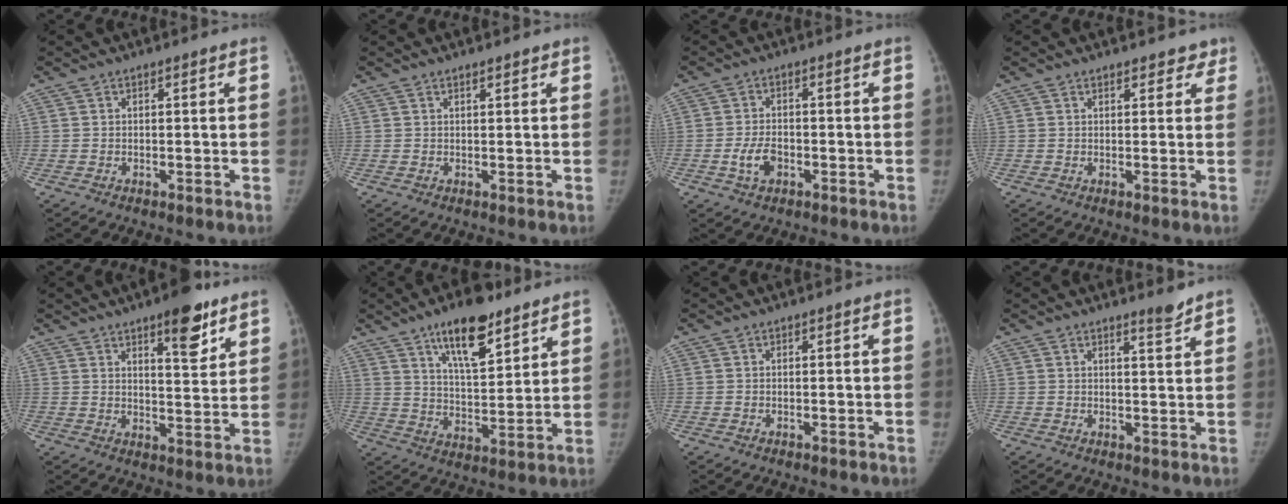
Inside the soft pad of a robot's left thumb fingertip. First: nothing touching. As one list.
[{"total": 1.1, "force": [0.9, 0.3, 0.6], "torque": [-0.009, -0.005, 0.014]}, {"total": 4.4, "force": [-1.4, 2.8, 3.1], "torque": [-0.057, 0.009, -0.024]}, {"total": 3.7, "force": [2.9, 1.8, 1.4], "torque": [0.017, -0.007, 0.031]}, {"total": 9.6, "force": [6.0, 3.1, 6.8], "torque": [-0.075, -0.036, 0.086]}, {"total": 14.1, "force": [9.0, 5.2, 9.6], "torque": [-0.126, -0.050, 0.150]}, {"total": 0.0}, {"total": 2.5, "force": [2.2, 0.0, 1.2], "torque": [-0.014, -0.024, 0.034]}]